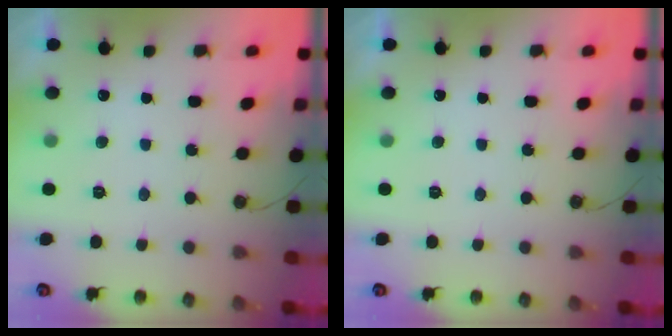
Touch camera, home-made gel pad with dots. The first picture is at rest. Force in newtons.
{"total": 0.0}